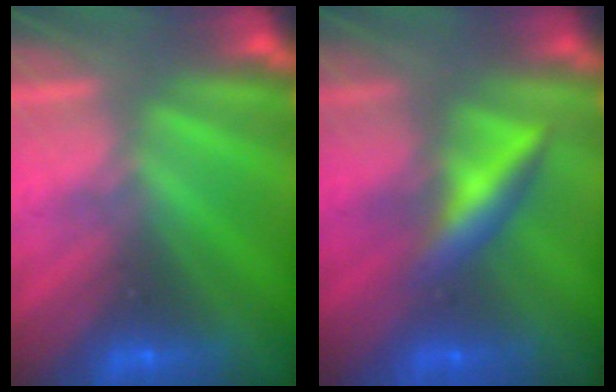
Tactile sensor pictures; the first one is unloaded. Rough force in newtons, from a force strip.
{"total": 2.4}